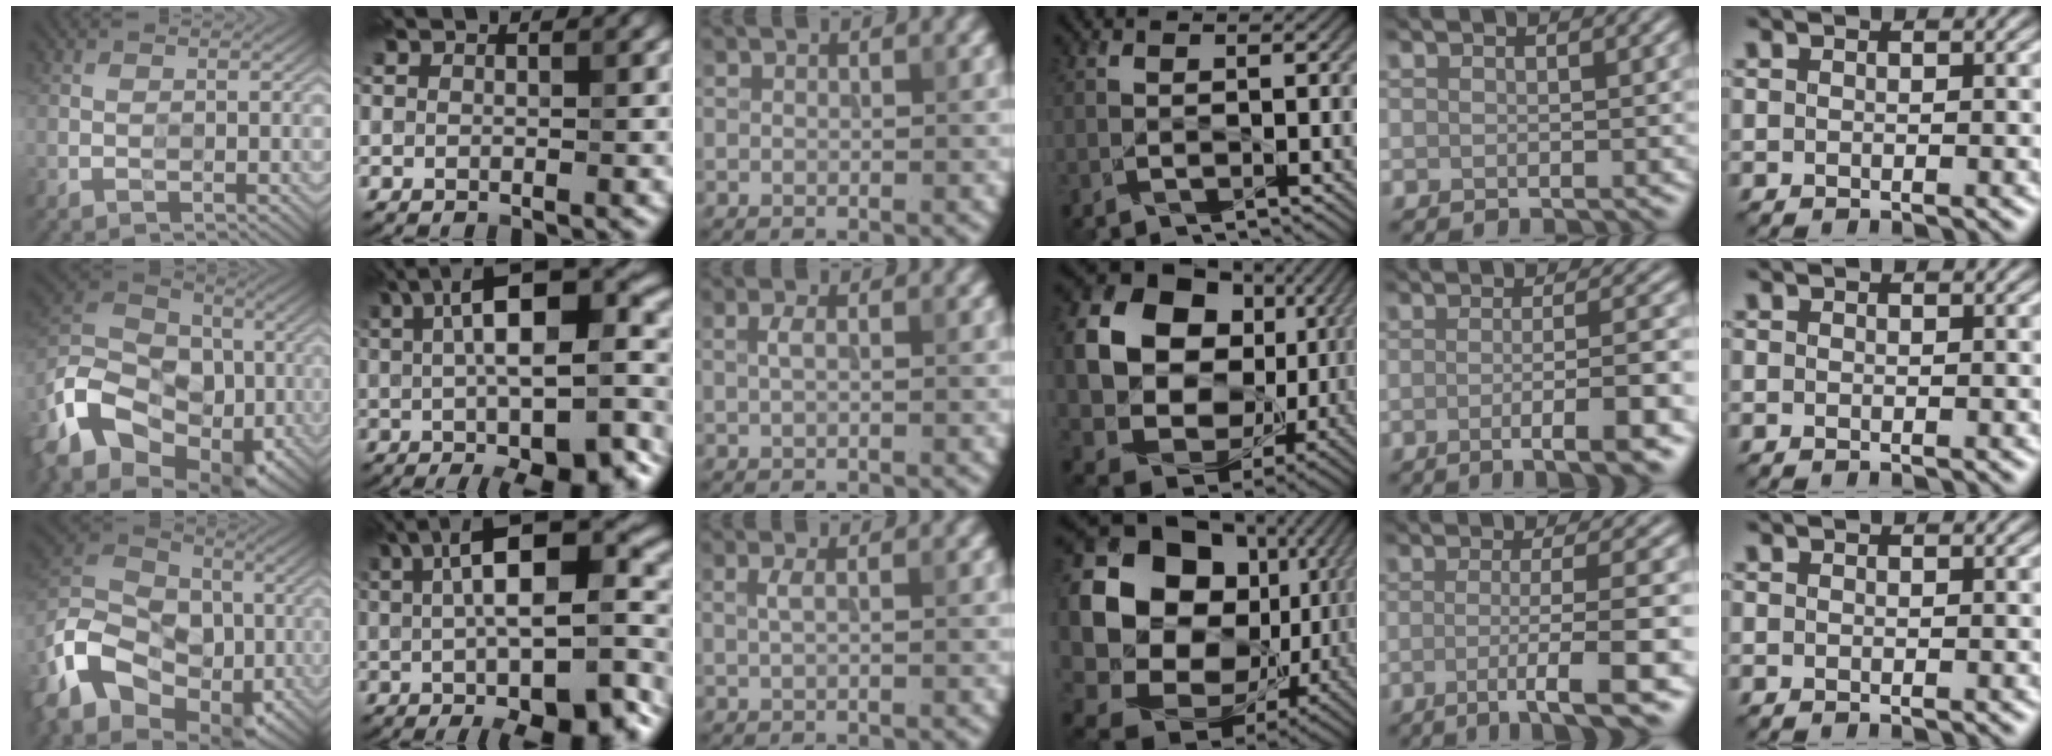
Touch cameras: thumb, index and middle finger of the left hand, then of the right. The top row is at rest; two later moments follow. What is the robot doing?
{"motion": "wipe", "object": "glasses"}